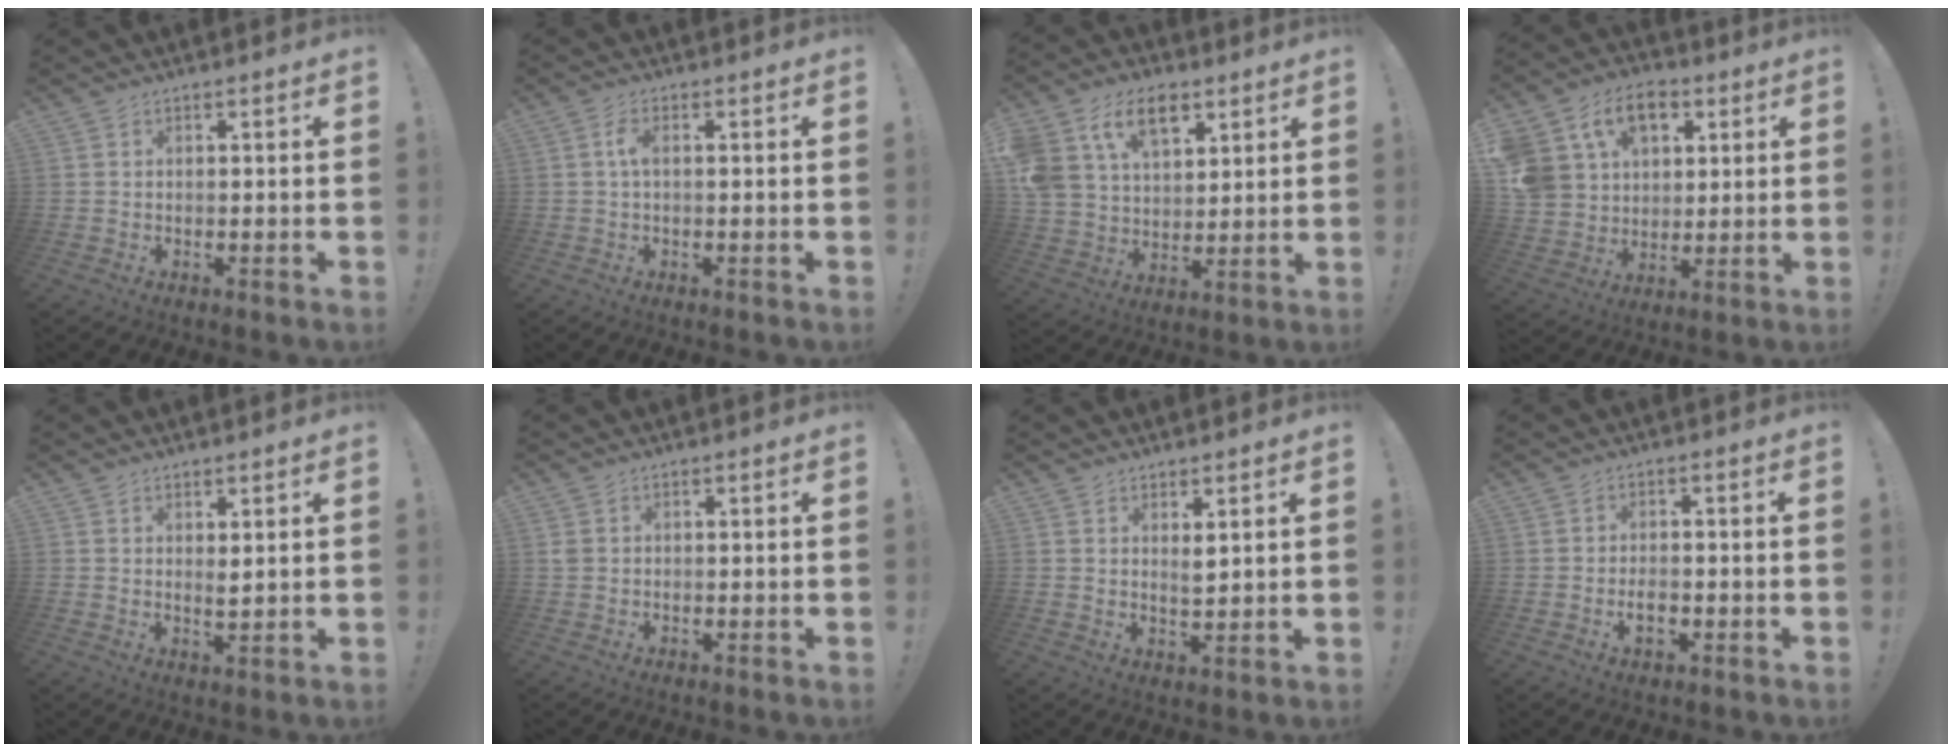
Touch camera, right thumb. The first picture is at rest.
{"total": 3.4, "force": [0.3, 1.5, 3.0], "torque": [-0.059, 0.003, 0.002]}
{"total": 15.6, "force": [8.0, 10.5, 8.4], "torque": [-0.153, -0.031, 0.154]}
{"total": 16.2, "force": [7.2, 12.0, 8.2], "torque": [-0.122, -0.022, 0.144]}
{"total": 2.8, "force": [2.0, 1.1, 1.6], "torque": [-0.006, -0.021, 0.031]}
{"total": 1.6, "force": [0.4, 1.3, 0.8], "torque": [-0.017, 0.005, 0.009]}
{"total": 3.2, "force": [2.3, 1.2, 1.8], "torque": [-0.023, -0.017, 0.038]}
{"total": 3.6, "force": [-1.5, 2.0, 2.5], "torque": [-0.044, 0.005, -0.028]}